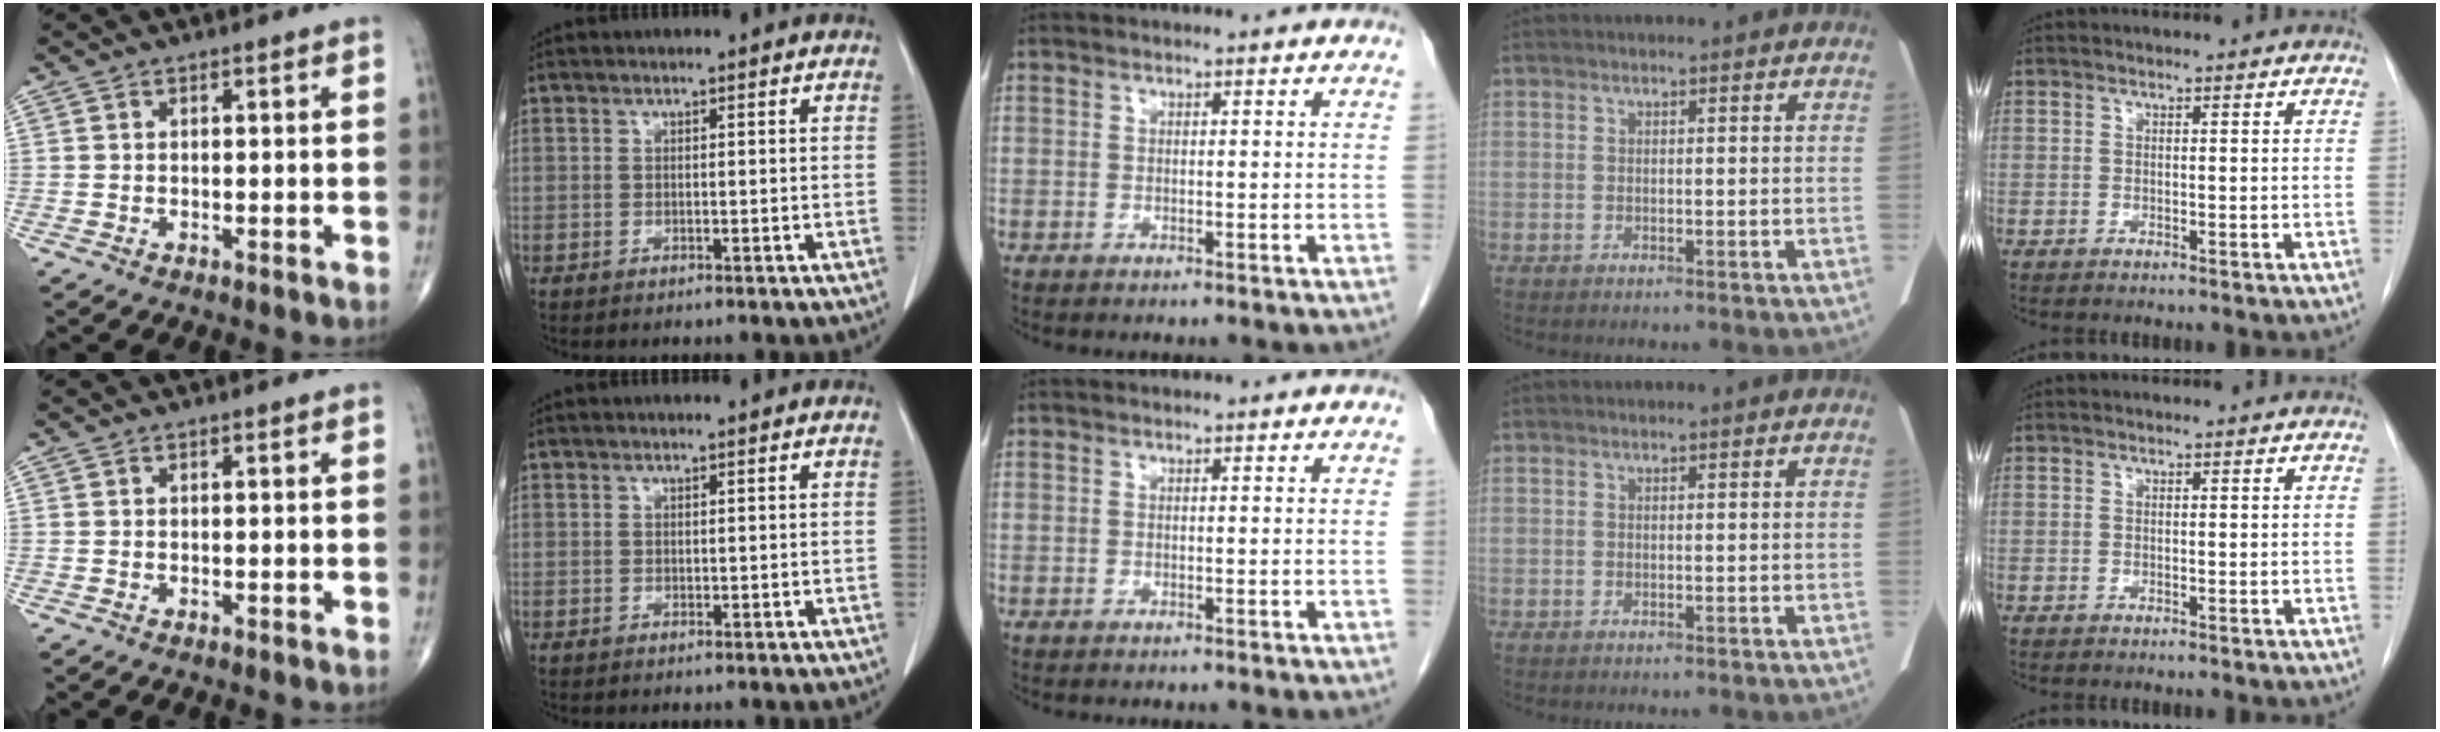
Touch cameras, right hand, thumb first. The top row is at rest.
{}